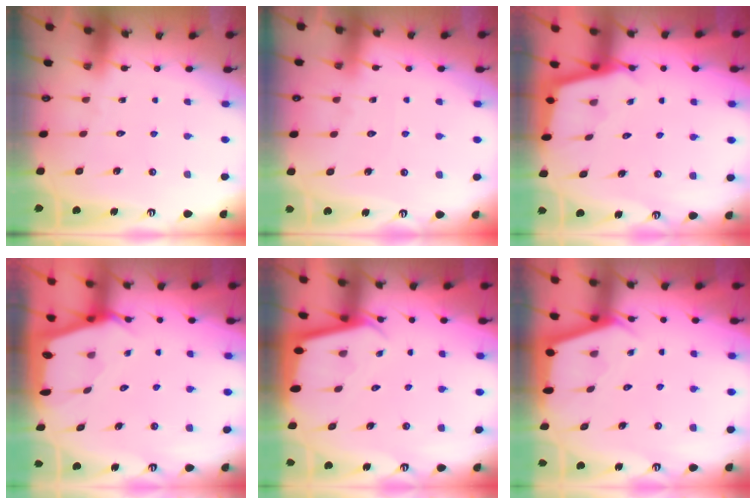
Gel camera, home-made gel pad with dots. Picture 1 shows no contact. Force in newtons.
{"total": 3.4, "press": 3.3, "slide": 0.4}
{"total": 2.5, "press": 2.5, "slide": 0.2}
{"total": 2.5, "press": 2.5, "slide": 0.3}
{"total": 2.3, "press": 2.3, "slide": 0.1}
{"total": 2.8, "press": 2.8, "slide": 0.3}